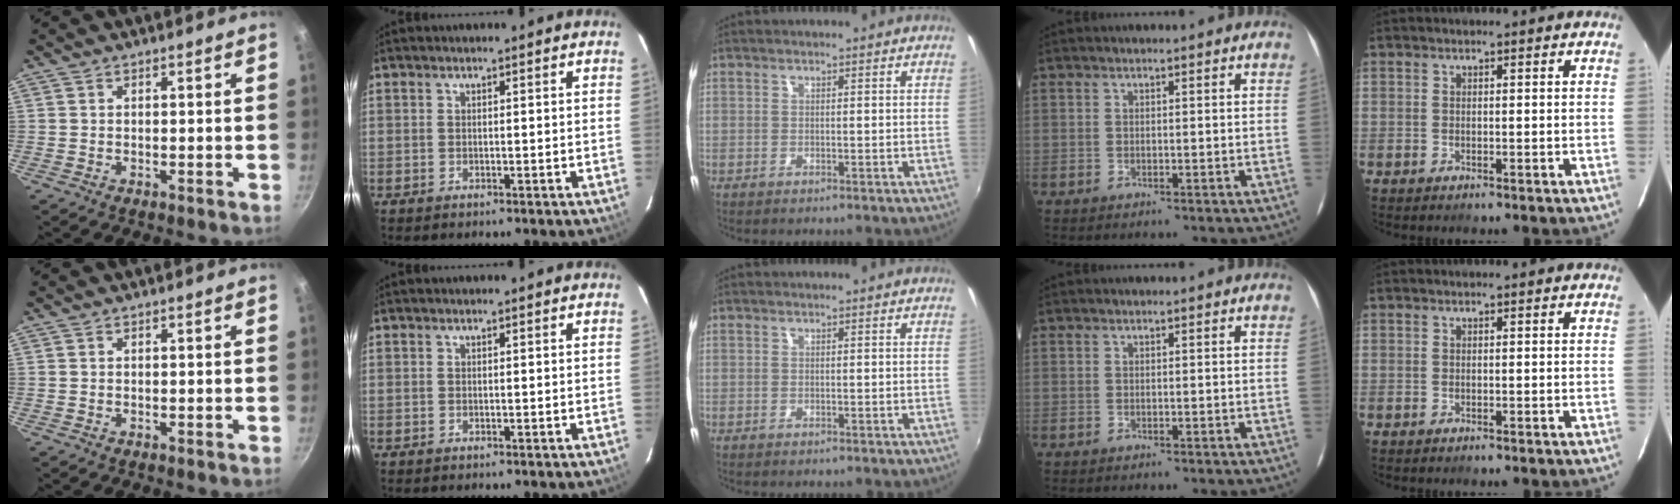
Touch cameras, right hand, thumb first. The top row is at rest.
{}